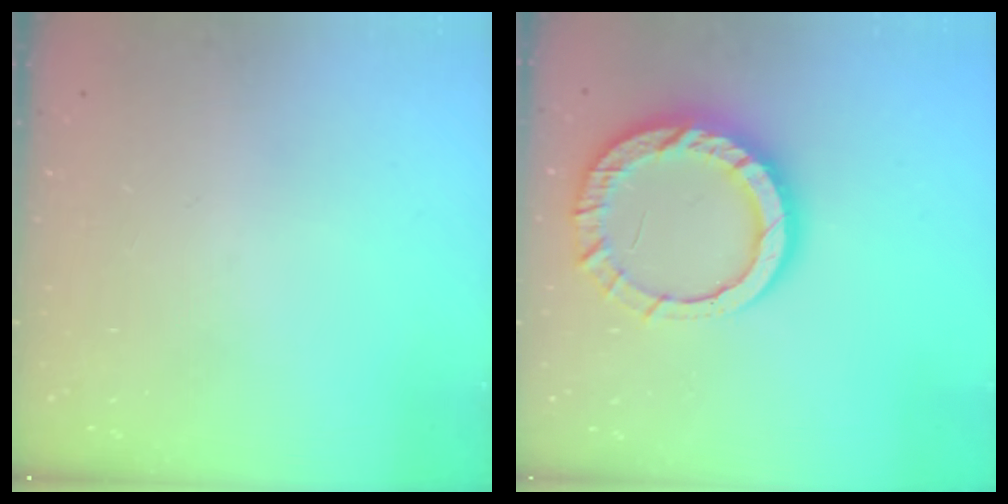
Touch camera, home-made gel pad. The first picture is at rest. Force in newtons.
{"total": 15.0, "press": 14.9, "slide": 1.3}